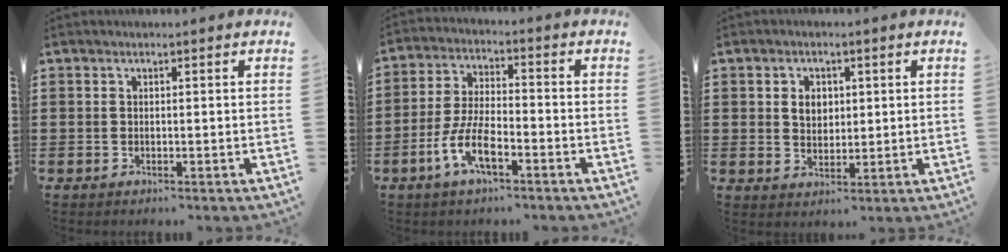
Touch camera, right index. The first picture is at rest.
{"total": 7.3, "force": [-3.7, 2.3, 5.8], "torque": [-0.144, -0.011, -0.076]}
{"total": 3.3, "force": [0.7, 2.5, 2.0], "torque": [-0.038, 0.007, 0.009]}